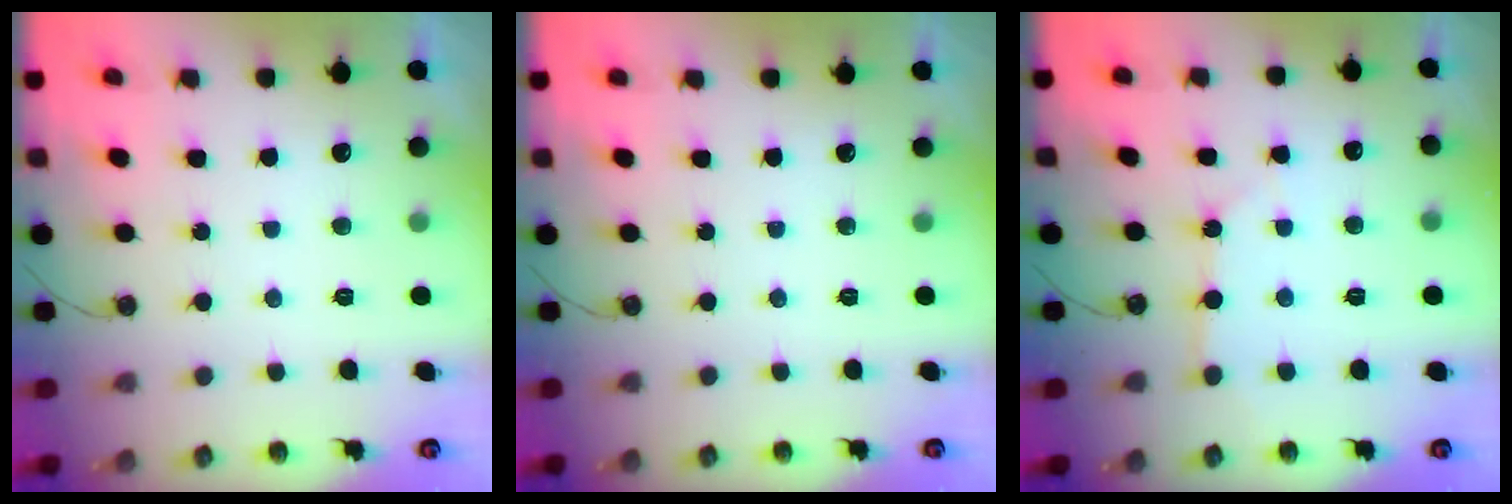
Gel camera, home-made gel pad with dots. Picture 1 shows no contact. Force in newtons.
{"total": 0.0}
{"total": 3.3, "press": 3.3, "slide": 0.4}